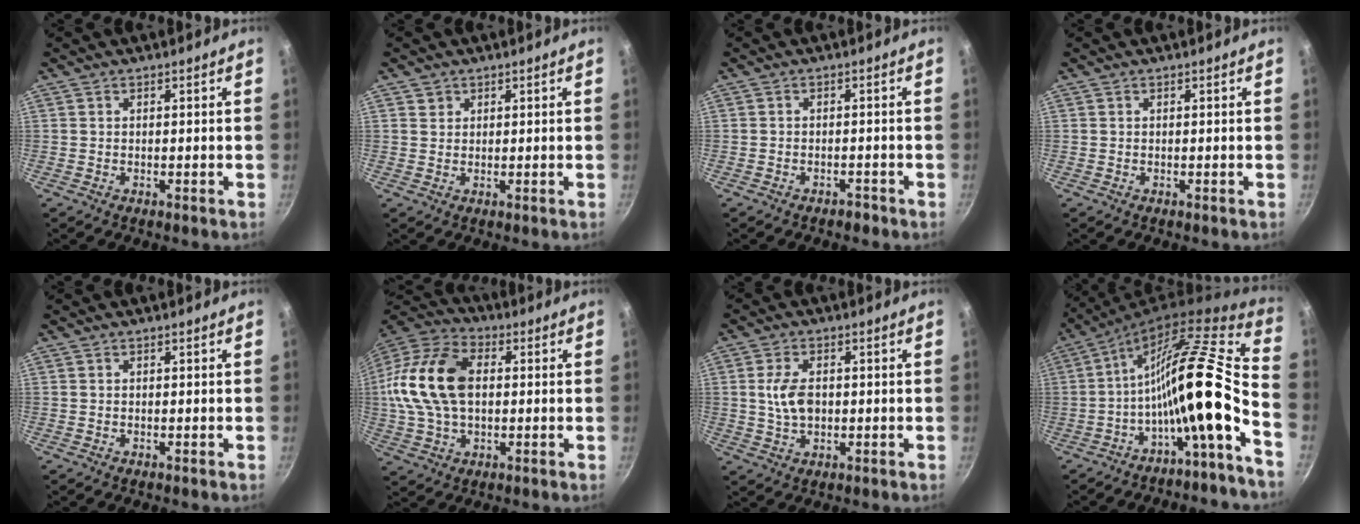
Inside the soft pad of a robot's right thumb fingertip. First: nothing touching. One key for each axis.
{"total": 1.7, "fx": 0.8, "fy": 1.5, "fz": 0.2, "tx": 0.008, "ty": 0.004, "tz": 0.012}
{"total": 1.5, "fx": -1.3, "fy": 0.7, "fz": 0.4, "tx": -0.002, "ty": 0.019, "tz": -0.013}
{"total": 0.0}
{"total": 0.0}
{"total": 18.9, "fx": 1.5, "fy": 12.2, "fz": 14.4, "tx": -0.274, "ty": 0.031, "tz": 0.016}
{"total": 3.1, "fx": 0.4, "fy": 1.7, "fz": 2.6, "tx": -0.046, "ty": 0.000, "tz": 0.009}
{"total": 17.2, "fx": -6.6, "fy": 1.8, "fz": 15.8, "tx": -0.205, "ty": 0.057, "tz": -0.117}